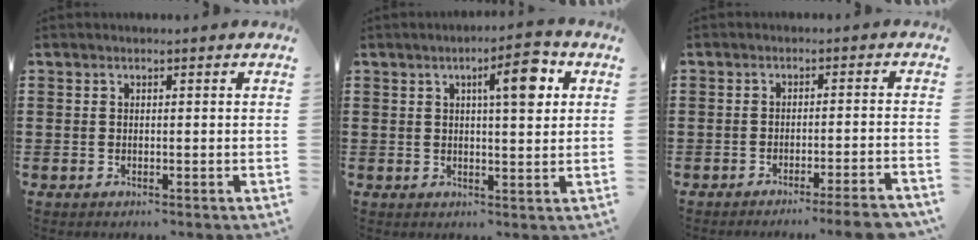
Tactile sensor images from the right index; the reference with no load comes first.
{"total": 6.5, "force": [2.4, 1.8, 5.8], "torque": [-0.088, -0.002, 0.031]}
{"total": 3.5, "force": [-3.0, -0.5, 1.8], "torque": [-0.030, -0.010, -0.058]}